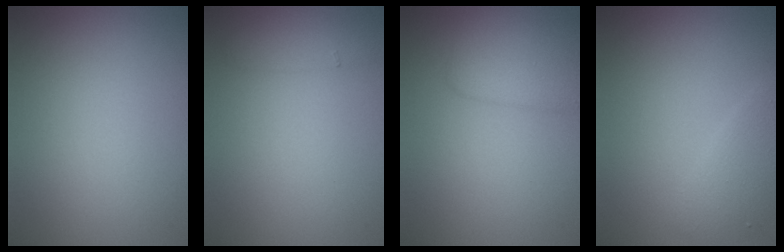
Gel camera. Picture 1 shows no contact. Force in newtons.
{"total": 1.3, "press": 1.3, "slide": 0.0}
{"total": 2.8, "press": 2.8, "slide": 0.1}
{"total": 2.0, "press": 2.0, "slide": 0.1}